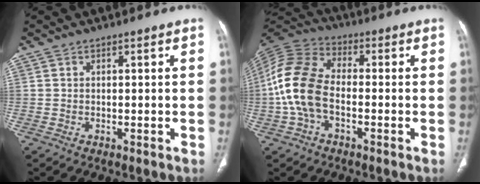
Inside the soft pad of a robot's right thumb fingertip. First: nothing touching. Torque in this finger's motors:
{"motor_torque": [-0.56, 0.97, 1.67, -0.43, 0.53]}